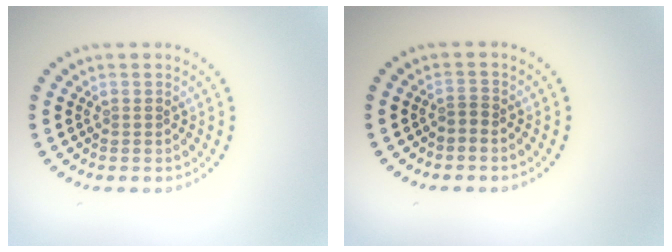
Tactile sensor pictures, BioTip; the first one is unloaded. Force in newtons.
{"total": 0.8, "press": 0.4, "slide": 0.7}